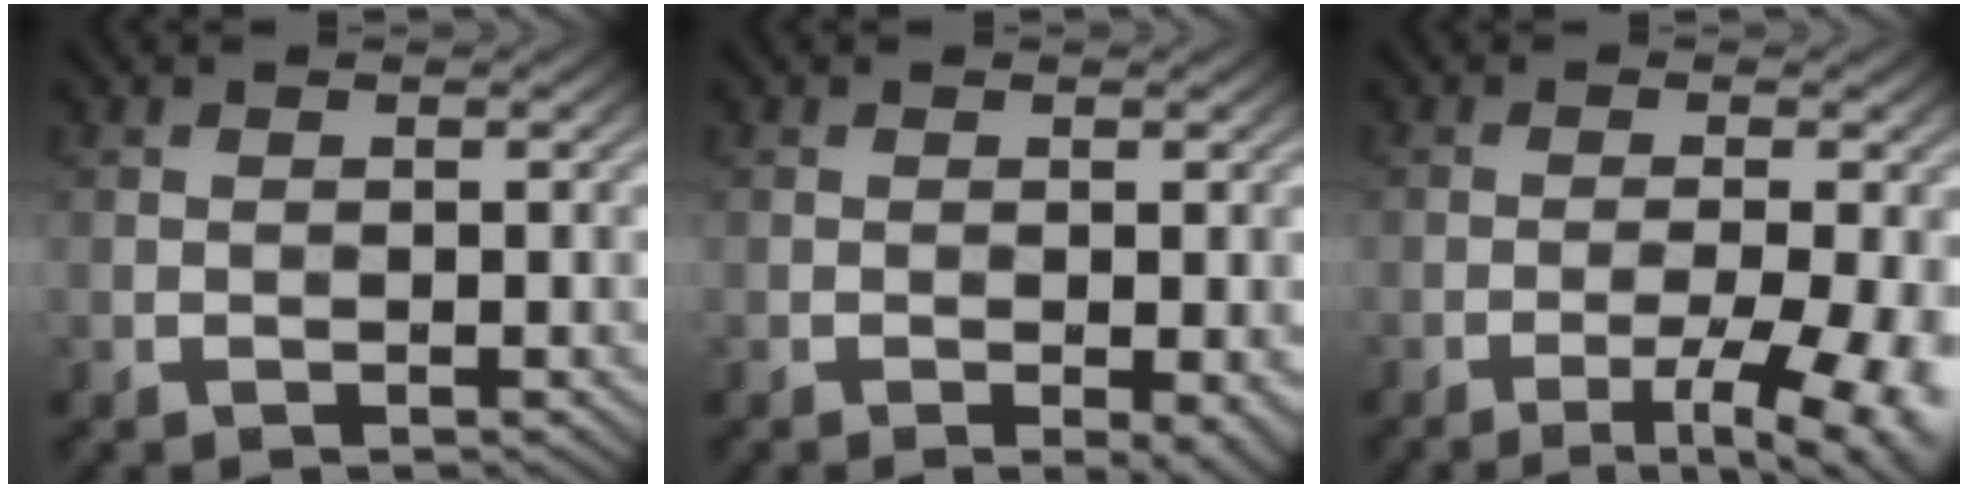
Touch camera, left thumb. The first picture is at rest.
{"total": 2.1, "force": [-0.8, 0.5, 1.9], "torque": [-0.027, -0.006, -0.010]}
{"total": 8.6, "force": [-3.8, 1.9, 7.4], "torque": [-0.109, -0.007, -0.045]}